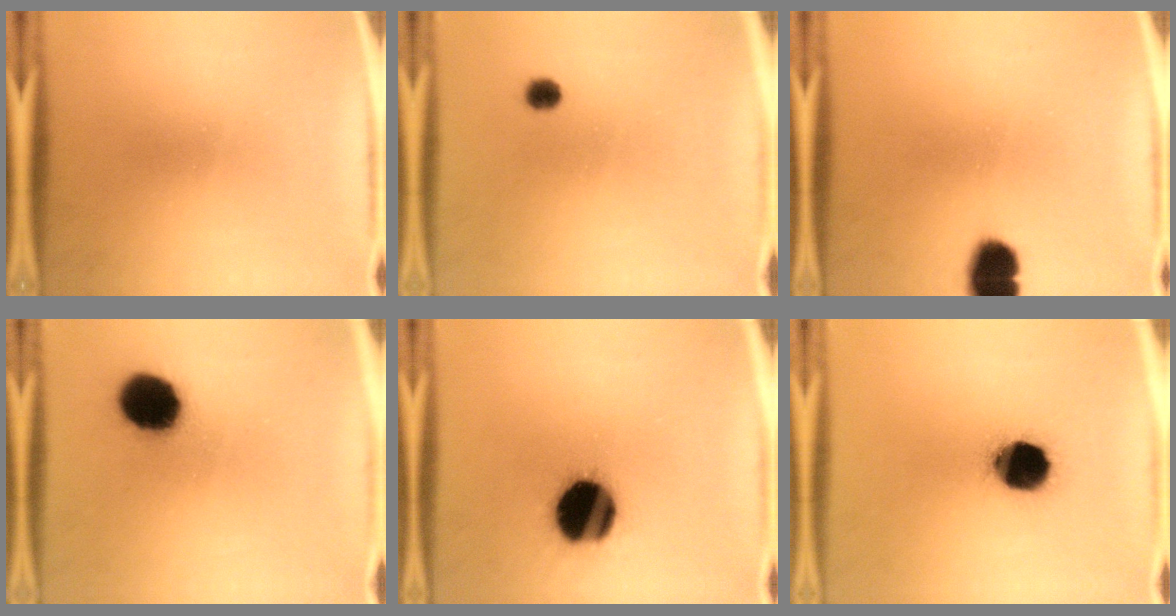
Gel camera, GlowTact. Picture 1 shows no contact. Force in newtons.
{"total": 1.9}
{"total": 7.1}
{"total": 13.9}
{"total": 19.4}
{"total": 13.4}